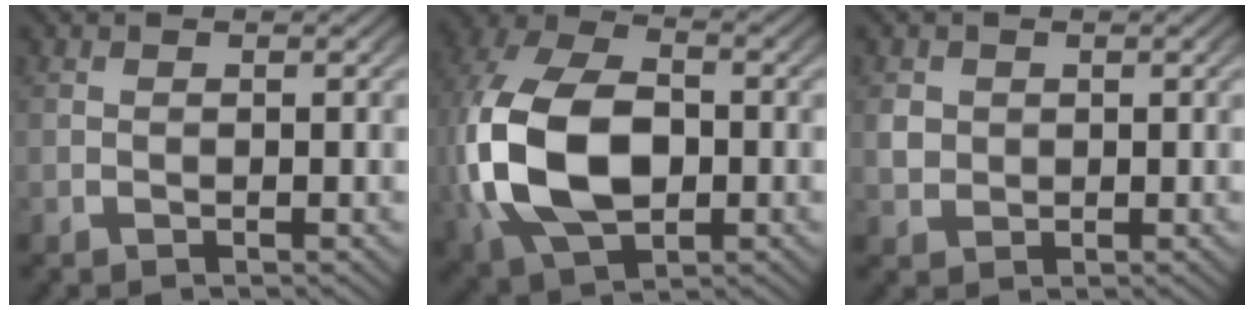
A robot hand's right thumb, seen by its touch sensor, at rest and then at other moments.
{"total": 15.1, "force": [-1.1, 10.3, 11.0], "torque": [-0.293, -0.056, 0.013]}
{"total": 2.1, "force": [0.4, 1.9, 0.8], "torque": [-0.022, -0.007, 0.017]}